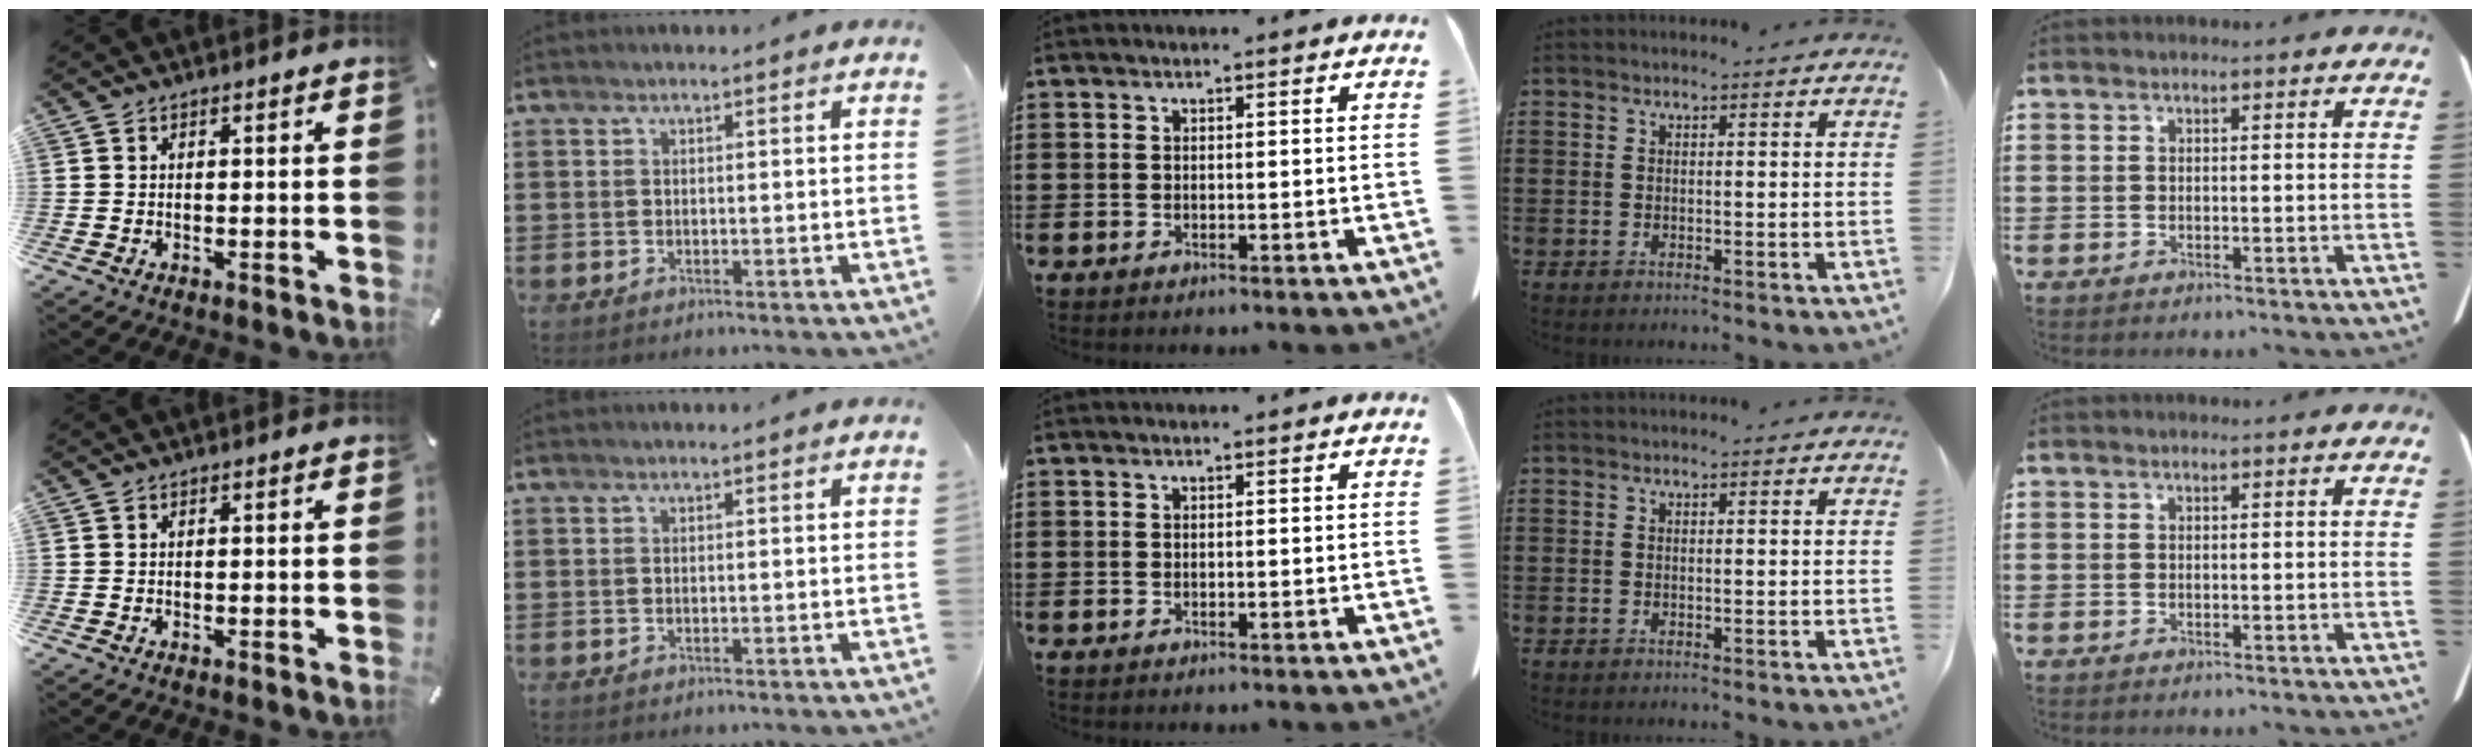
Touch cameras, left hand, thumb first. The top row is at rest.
{}